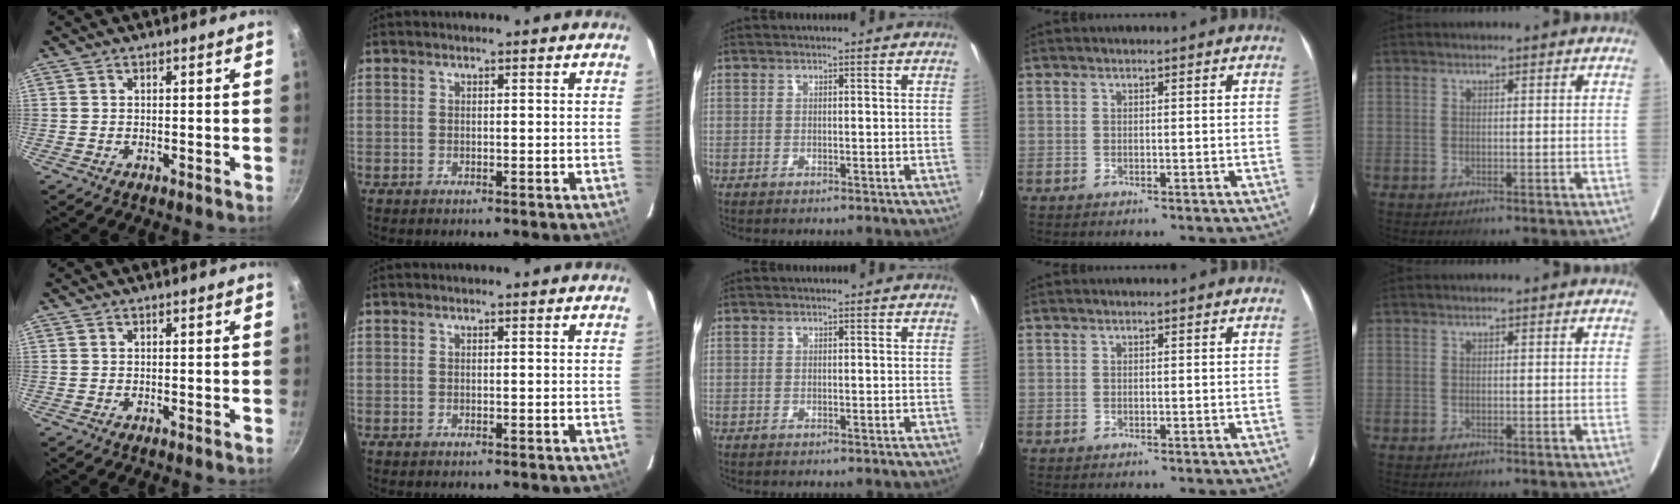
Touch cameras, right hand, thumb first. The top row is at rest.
{}